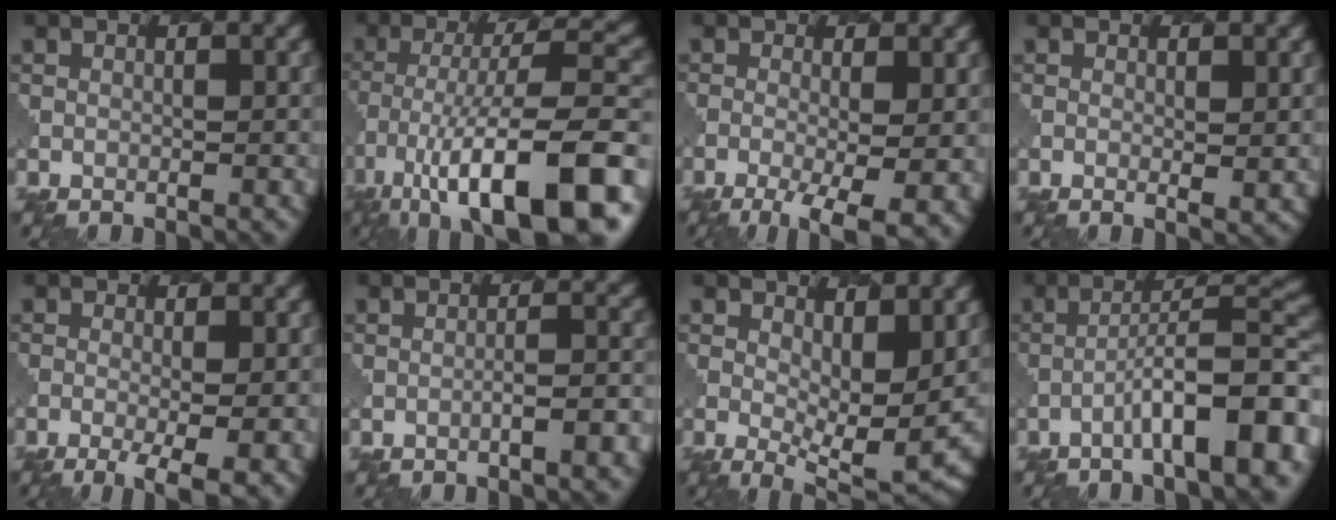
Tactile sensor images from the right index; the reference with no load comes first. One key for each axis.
{"total": 15.1, "fx": -8.2, "fy": 4.9, "fz": 11.6, "tx": -0.202, "ty": 0.009, "tz": -0.134}
{"total": 8.2, "fx": -3.2, "fy": 3.0, "fz": 6.9, "tx": -0.098, "ty": -0.017, "tz": -0.037}
{"total": 1.7, "fx": 0.3, "fy": 0.4, "fz": 1.6, "tx": -0.025, "ty": -0.008, "tz": 0.008}
{"total": 6.2, "fx": -2.2, "fy": 2.1, "fz": 5.5, "tx": -0.084, "ty": -0.013, "tz": -0.020}
{"total": 3.2, "fx": -1.4, "fy": 0.9, "fz": 2.7, "tx": -0.029, "ty": 0.017, "tz": -0.023}
{"total": 7.0, "fx": 0.9, "fy": 2.7, "fz": 6.3, "tx": -0.104, "ty": -0.016, "tz": 0.021}
{"total": 9.4, "fx": -4.3, "fy": 2.0, "fz": 8.0, "tx": -0.110, "ty": 0.024, "tz": -0.061}